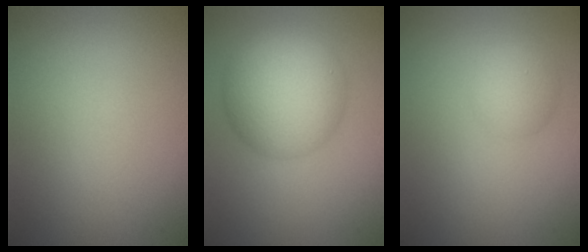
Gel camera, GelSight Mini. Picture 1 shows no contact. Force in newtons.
{"total": 8.1, "press": 8.1, "slide": 0.4}
{"total": 2.2, "press": 2.2, "slide": 0.0}